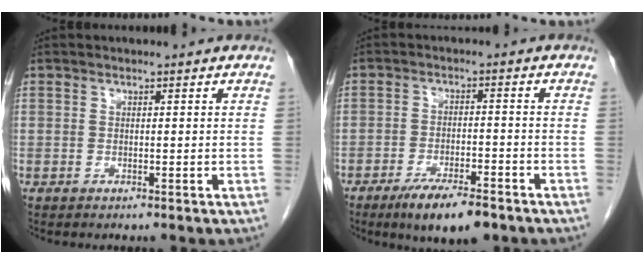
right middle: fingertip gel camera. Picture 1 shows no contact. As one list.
[{"total": 8.5, "force": [-6.0, 2.0, 5.7], "torque": [-0.092, -0.011, -0.096]}]